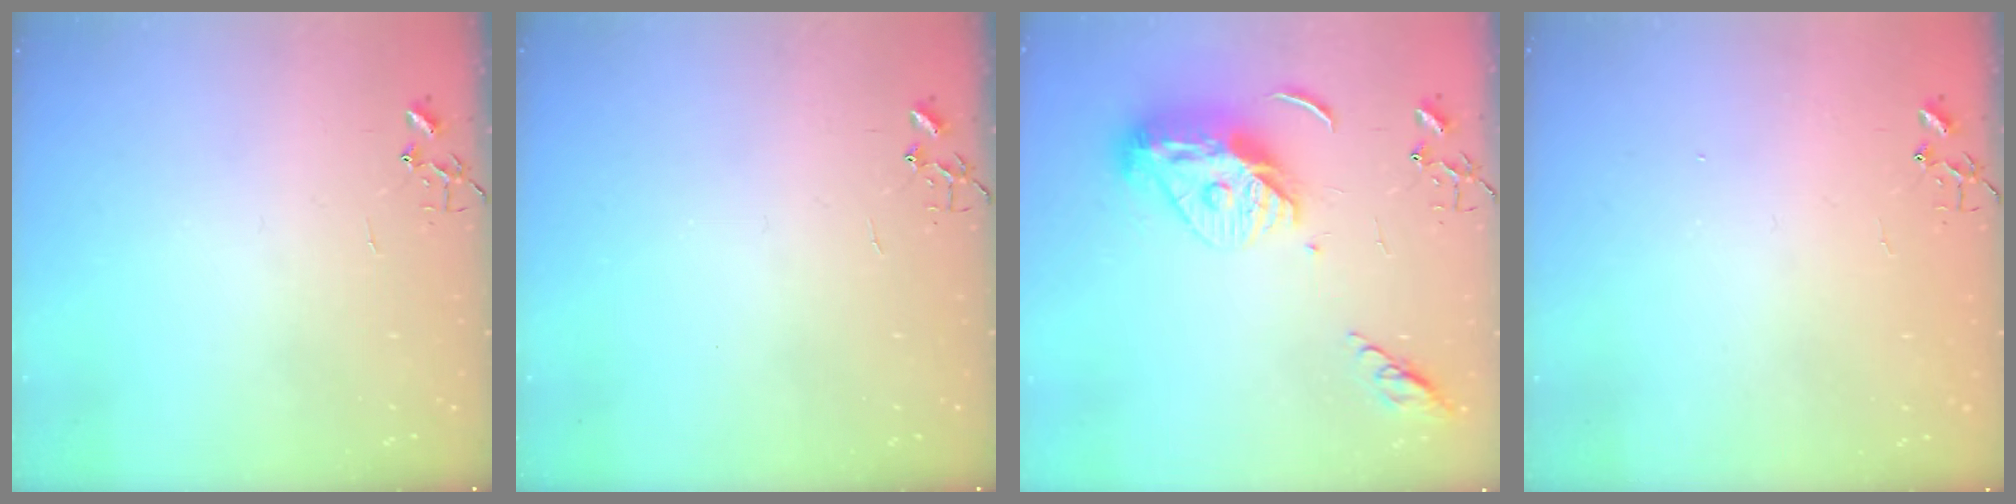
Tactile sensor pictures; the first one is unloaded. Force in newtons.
{"total": 0.0}
{"total": 12.7, "press": 12.7, "slide": 0.9}
{"total": 1.1, "press": 1.1, "slide": 0.1}